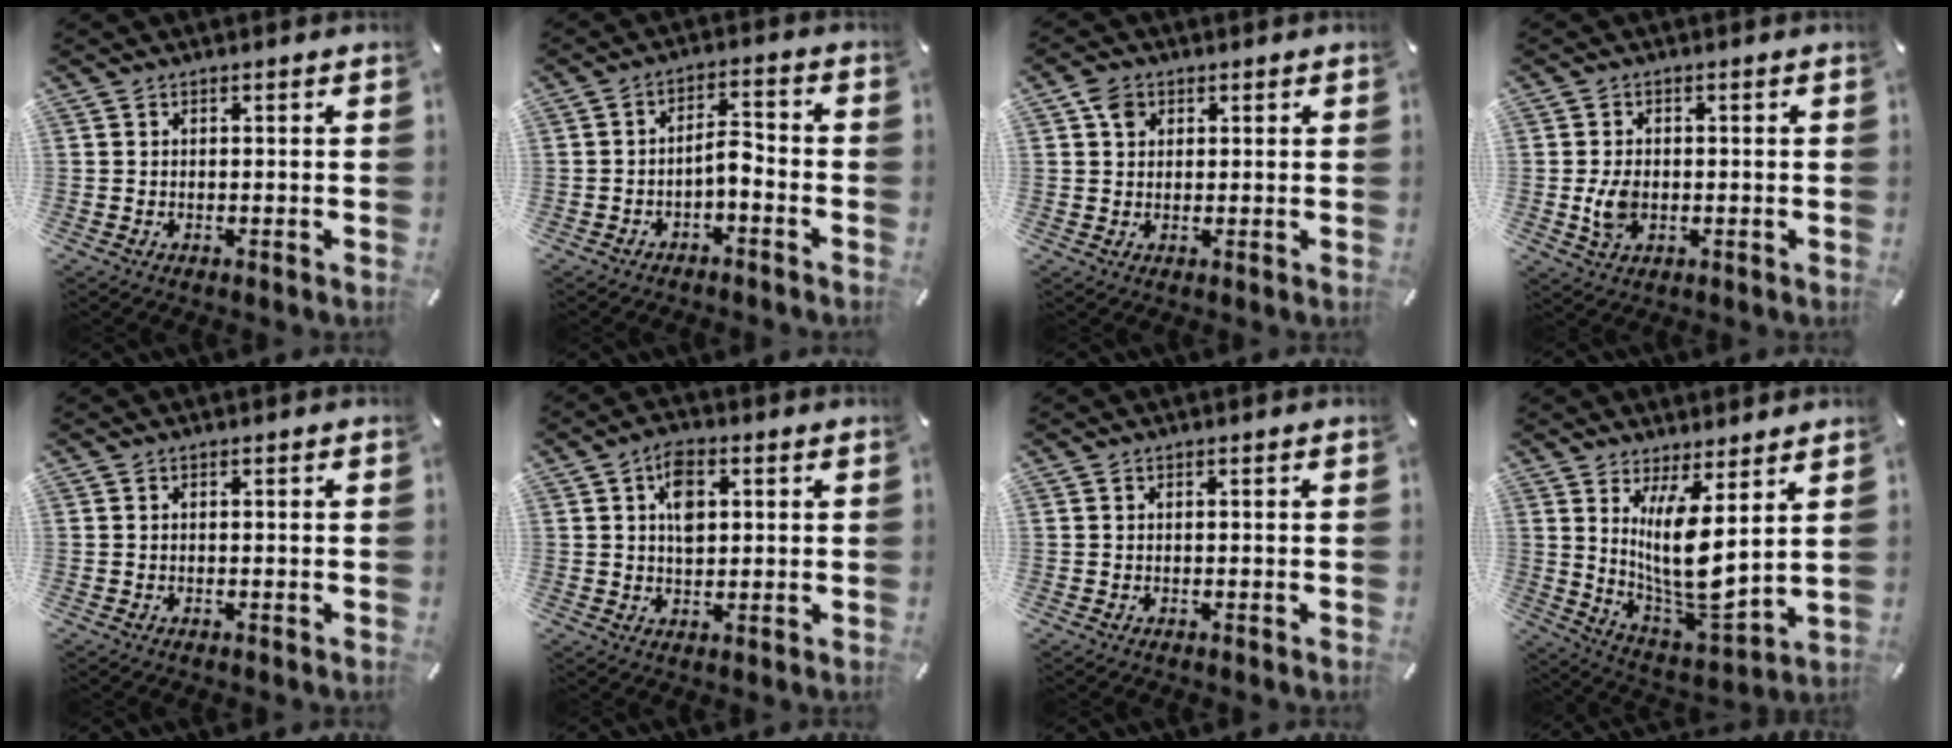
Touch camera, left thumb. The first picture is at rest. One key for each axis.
{"total": 5.6, "fx": -2.5, "fy": 2.5, "fz": 4.3, "tx": -0.080, "ty": 0.019, "tz": -0.049}
{"total": 4.1, "fx": 1.4, "fy": 3.4, "fz": 1.8, "tx": -0.031, "ty": 0.004, "tz": 0.025}
{"total": 5.2, "fx": -0.6, "fy": 3.7, "fz": 3.6, "tx": -0.075, "ty": -0.003, "tz": -0.013}
{"total": 0.0}
{"total": 6.7, "fx": 1.7, "fy": 4.2, "fz": 5.0, "tx": -0.071, "ty": -0.003, "tz": 0.026}
{"total": 0.0}
{"total": 13.8, "fx": 5.5, "fy": 4.6, "fz": 11.8, "tx": -0.238, "ty": -0.061, "tz": 0.098}